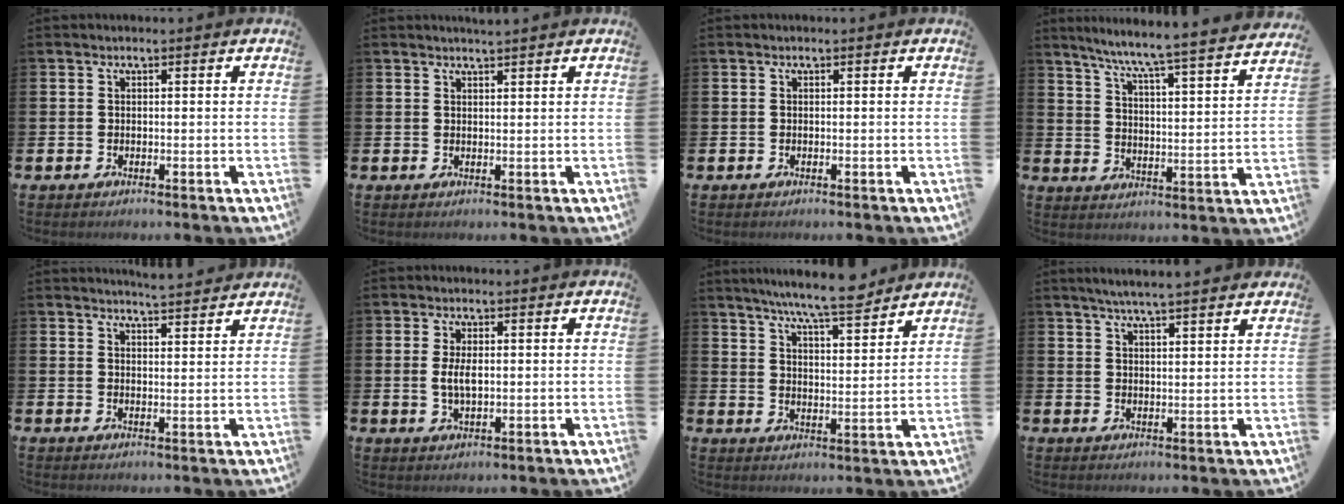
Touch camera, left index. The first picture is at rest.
{"total": 1.6, "force": [1.6, -0.1, 0.2], "torque": [0.003, -0.007, 0.028]}
{"total": 0.0}
{"total": 6.8, "force": [6.4, -0.5, 2.4], "torque": [-0.070, -0.061, 0.102]}
{"total": 4.2, "force": [4.2, -0.4, 0.1], "torque": [-0.010, -0.023, 0.075]}
{"total": 3.3, "force": [0.3, 1.4, 2.9], "torque": [-0.049, 0.002, 0.001]}
{"total": 8.4, "force": [7.8, 0.4, 3.1], "torque": [-0.072, -0.041, 0.137]}
{"total": 4.7, "force": [4.4, -0.2, 1.5], "torque": [-0.037, -0.012, 0.079]}